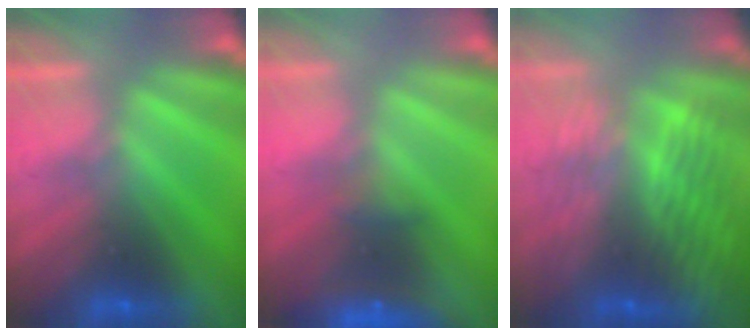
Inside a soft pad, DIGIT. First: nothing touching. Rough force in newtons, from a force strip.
{"total": 6.4}
{"total": 7.7}